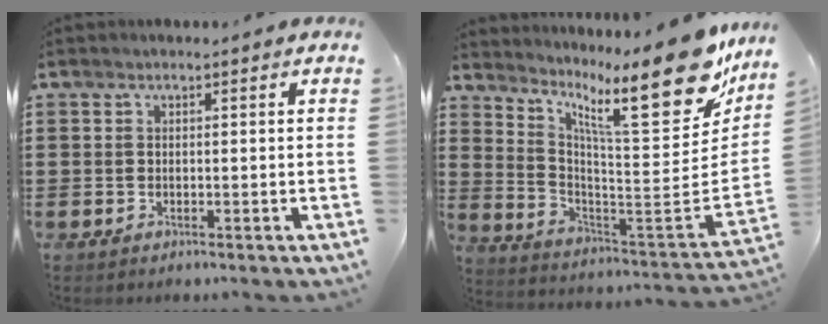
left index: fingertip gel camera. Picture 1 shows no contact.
{"total": 17.9, "force": [11.2, 3.8, 13.4], "torque": [-0.218, -0.081, 0.175]}